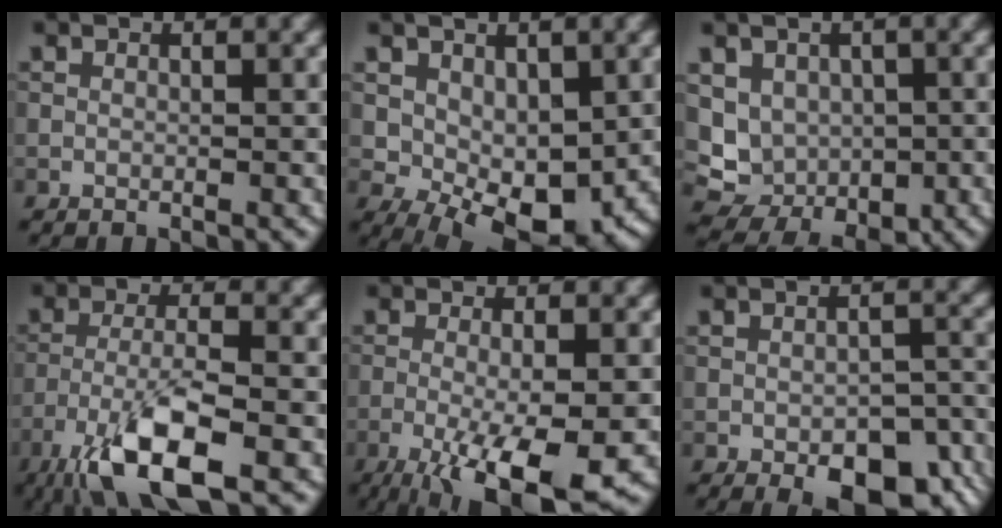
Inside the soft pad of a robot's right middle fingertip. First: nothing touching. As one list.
[{"total": 6.1, "force": [-0.5, 3.9, 4.7], "torque": [-0.083, -0.012, -0.003]}, {"total": 6.1, "force": [0.0, 5.3, 3.0], "torque": [-0.038, -0.013, 0.004]}, {"total": 7.5, "force": [-4.3, 1.9, 5.9], "torque": [-0.113, -0.002, -0.087]}, {"total": 8.7, "force": [-3.6, 2.2, 7.6], "torque": [-0.133, -0.013, -0.056]}, {"total": 8.6, "force": [-5.0, 3.6, 6.0], "torque": [-0.072, -0.015, -0.056]}]